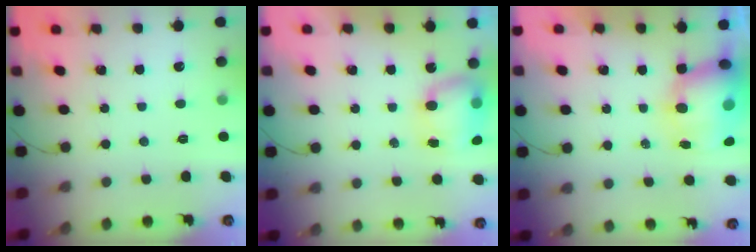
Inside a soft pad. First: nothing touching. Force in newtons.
{"total": 7.6, "press": 7.5, "slide": 1.2}
{"total": 11.6, "press": 11.2, "slide": 3.0}